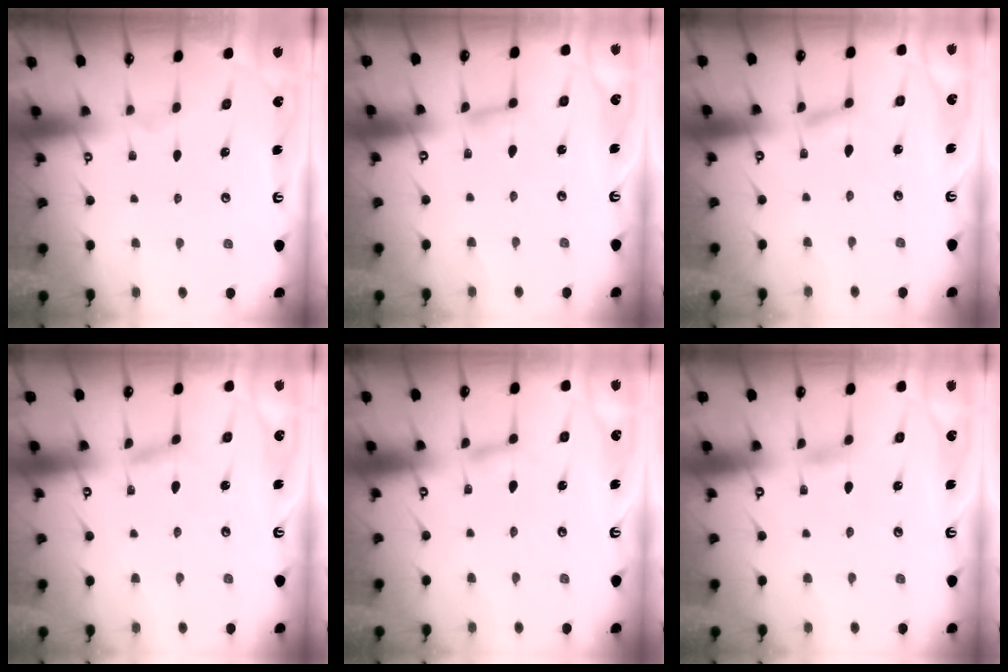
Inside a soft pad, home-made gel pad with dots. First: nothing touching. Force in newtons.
{"total": 2.8, "press": 2.8, "slide": 0.2}
{"total": 1.4, "press": 1.4, "slide": 0.2}
{"total": 2.9, "press": 2.9, "slide": 0.3}
{"total": 3.1, "press": 3.1, "slide": 0.3}
{"total": 2.4, "press": 2.3, "slide": 0.3}